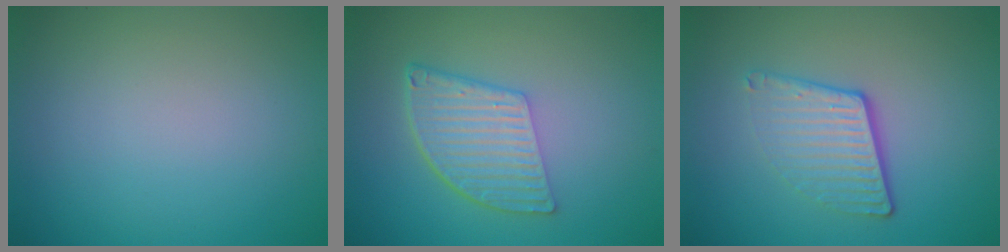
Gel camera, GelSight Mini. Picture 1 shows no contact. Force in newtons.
{"total": 5.5, "press": 3.8, "slide": 4.0}
{"total": 4.0, "press": 2.8, "slide": 2.9}